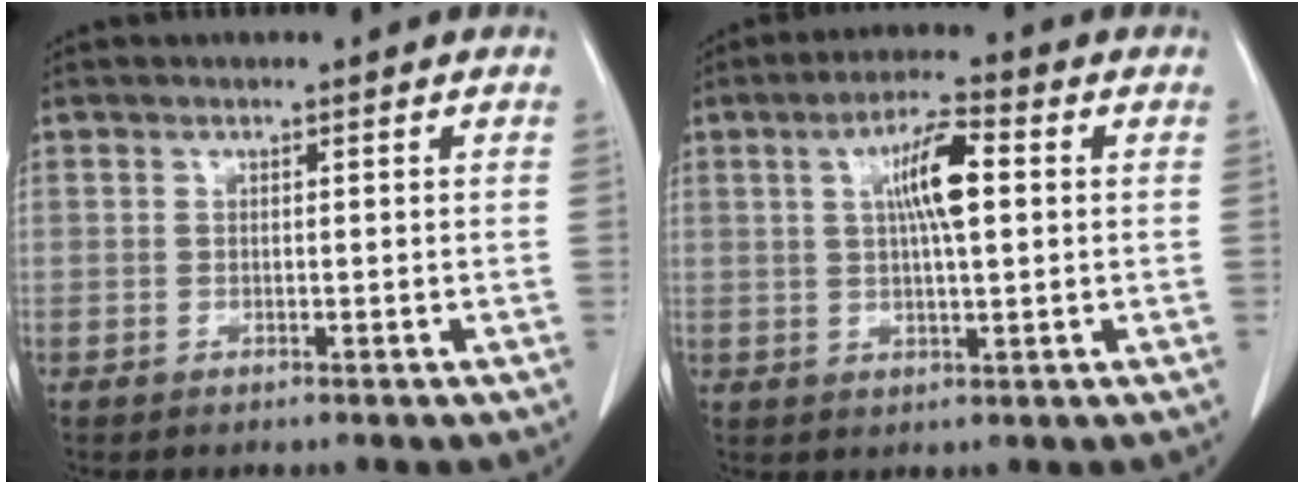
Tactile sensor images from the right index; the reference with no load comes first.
{"total": 7.6, "force": [1.6, 1.3, 7.3], "torque": [-0.130, 0.012, 0.028]}